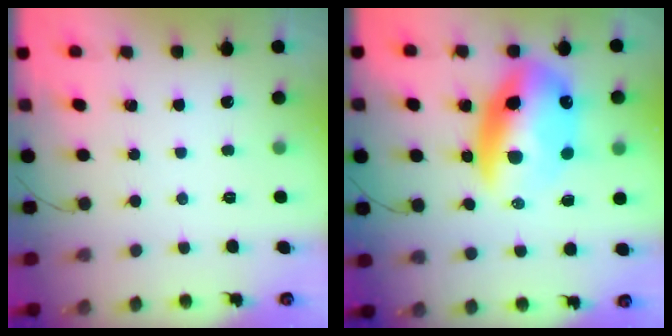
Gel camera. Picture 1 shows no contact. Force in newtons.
{"total": 16.6, "press": 16.2, "slide": 3.6}